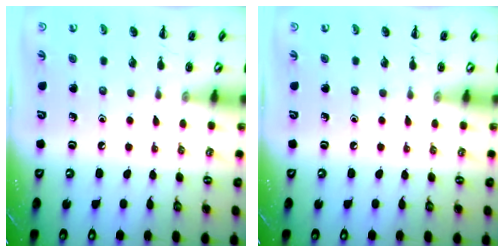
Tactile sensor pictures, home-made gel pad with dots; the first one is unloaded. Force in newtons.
{"total": 0.0}